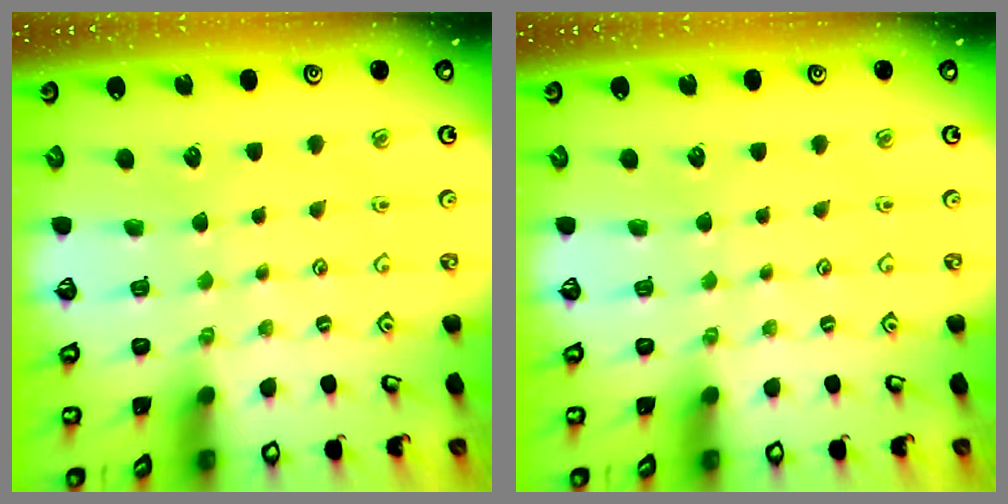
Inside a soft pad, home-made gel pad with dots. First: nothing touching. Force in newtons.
{"total": 0.0}